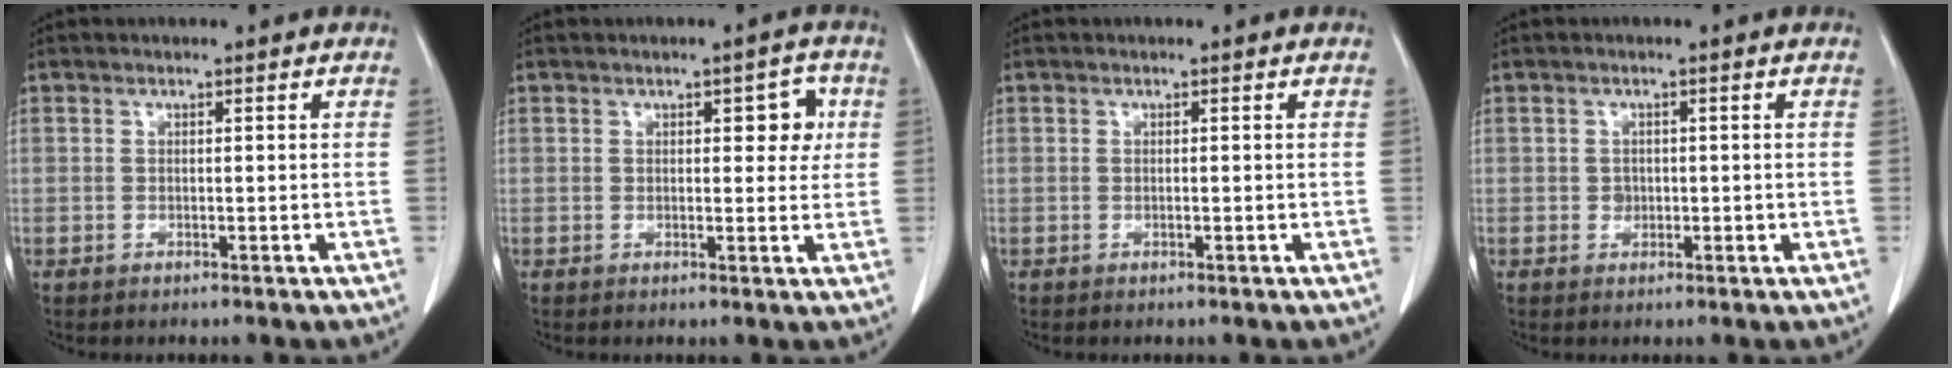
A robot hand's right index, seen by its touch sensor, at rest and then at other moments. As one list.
[{"total": 4.0, "force": [1.1, 2.0, 3.3], "torque": [-0.032, 0.009, 0.013]}, {"total": 0.0}, {"total": 1.3, "force": [-0.1, 1.1, 0.5], "torque": [-0.011, 0.002, 0.002]}]